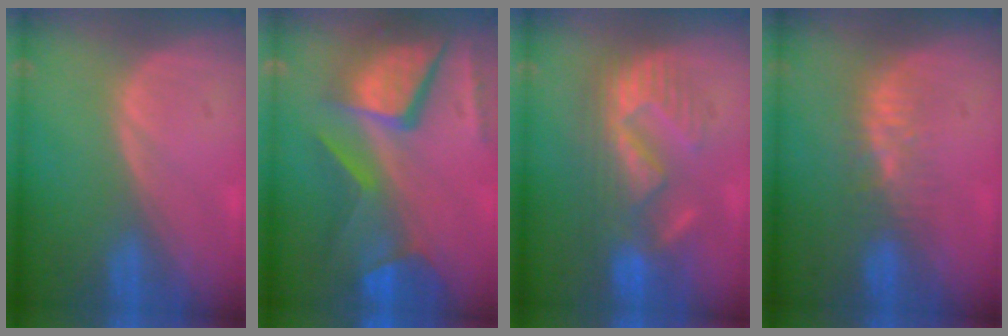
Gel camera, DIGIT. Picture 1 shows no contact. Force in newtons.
{"total": 12.1, "press": 9.9, "slide": 7.0}
{"total": 9.0, "press": 8.9, "slide": 1.5}
{"total": 4.6, "press": 4.0, "slide": 2.4}